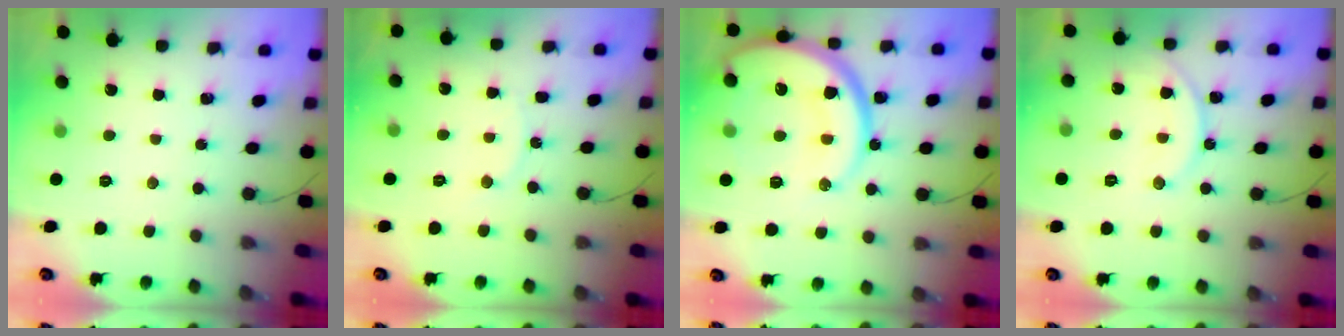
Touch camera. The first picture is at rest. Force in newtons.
{"total": 8.5, "press": 8.5, "slide": 0.6}
{"total": 24.3, "press": 24.2, "slide": 2.4}
{"total": 11.7, "press": 11.5, "slide": 2.4}